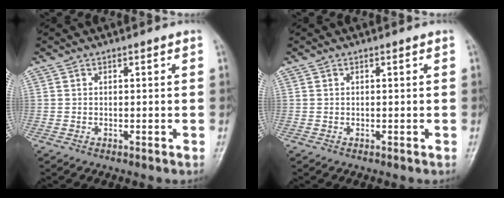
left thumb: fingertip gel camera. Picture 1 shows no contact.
{"total": 0.0}